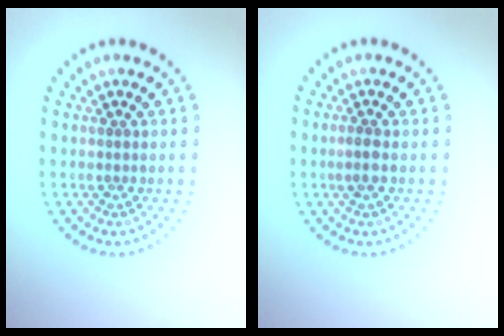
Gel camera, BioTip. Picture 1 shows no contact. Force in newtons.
{"total": 1.2, "press": 1.1, "slide": 0.5}